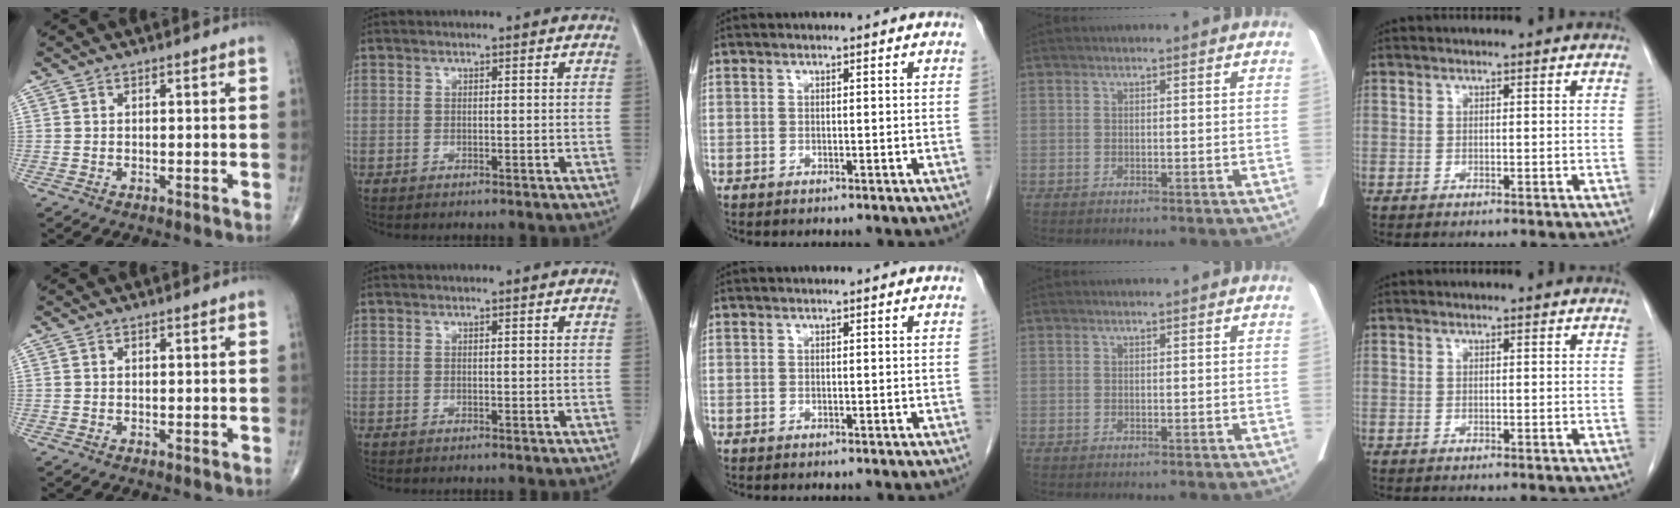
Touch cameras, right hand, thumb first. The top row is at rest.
{}